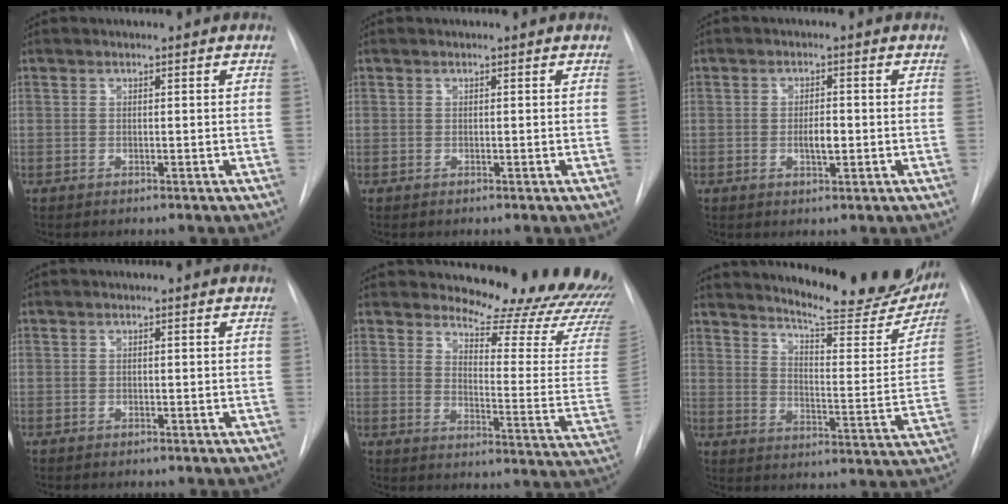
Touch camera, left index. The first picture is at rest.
{"total": 0.0}
{"total": 2.9, "force": [-1.3, 0.8, 2.5], "torque": [-0.043, -0.005, -0.018]}
{"total": 0.9, "force": [-0.9, -0.1, -0.1], "torque": [0.005, -0.006, -0.014]}
{"total": 20.7, "force": [19.6, 3.5, 5.9], "torque": [-0.069, -0.143, 0.215]}
{"total": 22.5, "force": [19.9, 3.7, 9.8], "torque": [-0.134, -0.079, 0.244]}